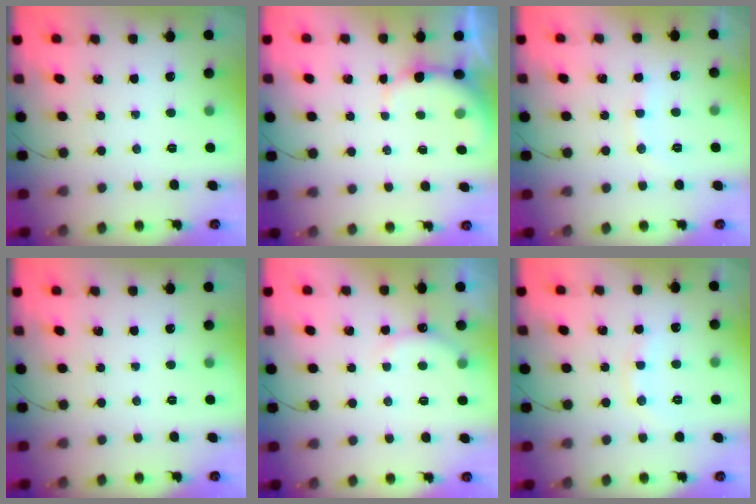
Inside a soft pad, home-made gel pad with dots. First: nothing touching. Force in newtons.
{"total": 3.2, "press": 3.1, "slide": 0.8}
{"total": 7.9, "press": 7.9, "slide": 1.0}
{"total": 0.0}
{"total": 8.1, "press": 8.0, "slide": 1.0}
{"total": 8.4, "press": 8.3, "slide": 1.6}